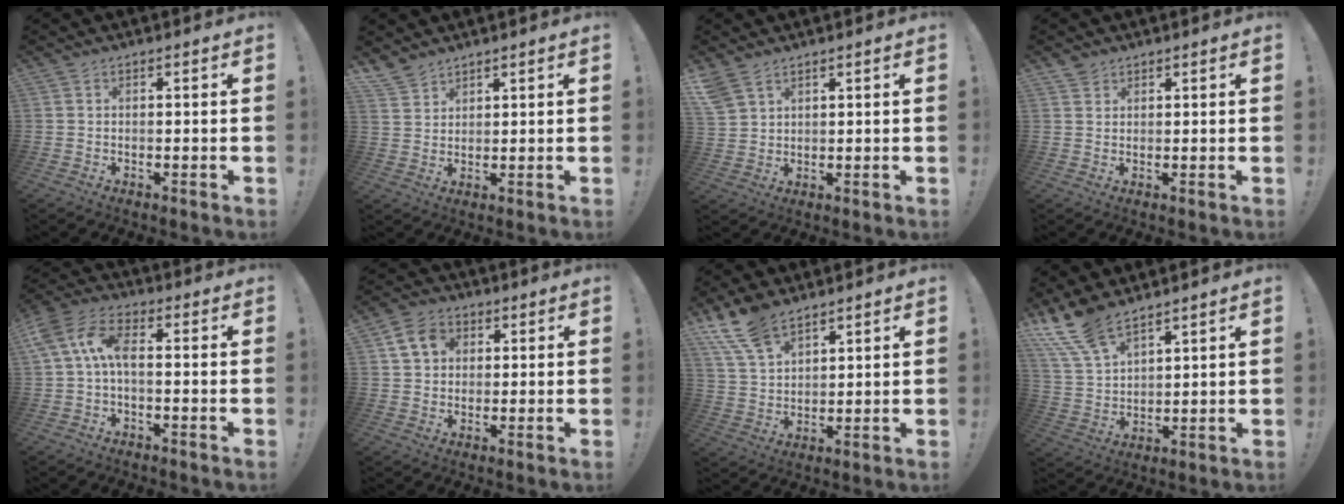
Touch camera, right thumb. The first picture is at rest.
{"total": 5.0, "force": [4.3, 2.3, 1.0], "torque": [-0.021, -0.029, 0.084]}
{"total": 5.3, "force": [4.0, 2.8, 2.2], "torque": [-0.044, -0.016, 0.080]}
{"total": 2.1, "force": [1.8, 1.1, 0.2], "torque": [0.008, -0.013, 0.032]}
{"total": 10.0, "force": [0.7, 4.9, 8.6], "torque": [-0.195, 0.002, 0.013]}
{"total": 8.5, "force": [3.1, 6.8, 4.1], "torque": [-0.076, 0.006, 0.066]}
{"total": 11.4, "force": [8.1, 5.7, 5.6], "torque": [-0.106, -0.037, 0.158]}
{"total": 11.0, "force": [8.9, 4.2, 4.9], "torque": [-0.107, -0.045, 0.172]}